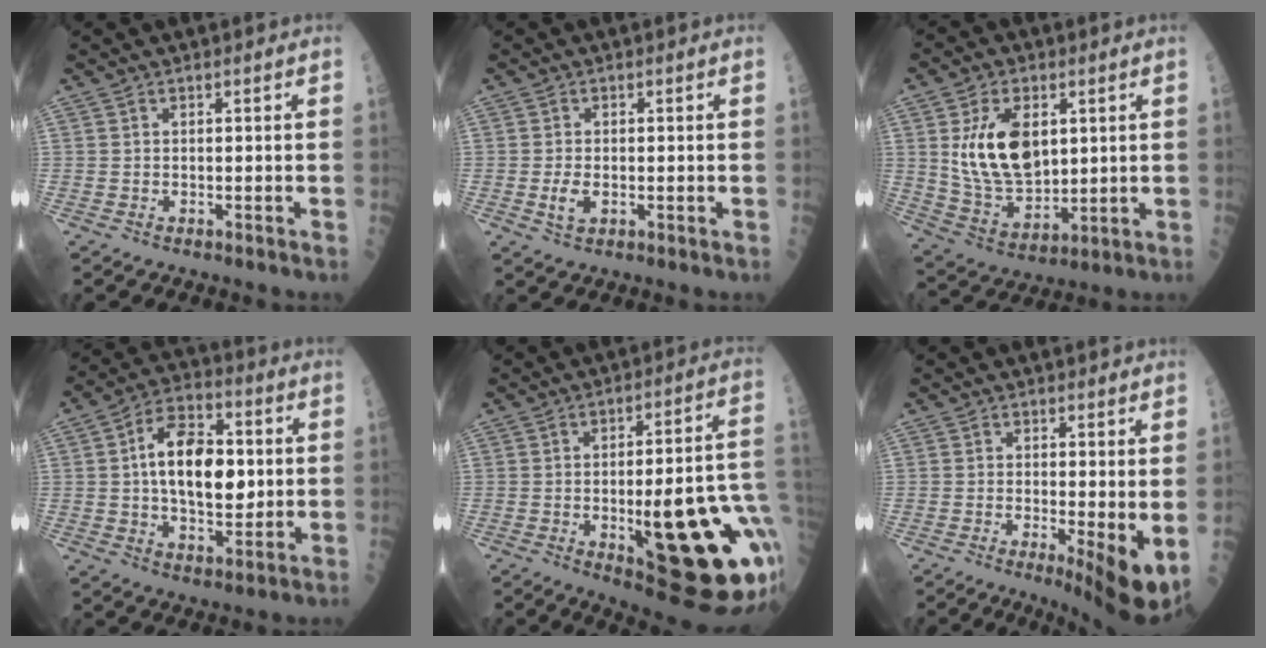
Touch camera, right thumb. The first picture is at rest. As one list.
[{"total": 3.1, "force": [-0.4, 1.8, 2.5], "torque": [-0.041, -0.002, -0.007]}, {"total": 14.8, "force": [3.4, 8.7, 11.5], "torque": [-0.189, -0.018, 0.077]}, {"total": 15.8, "force": [1.5, 8.8, 13.0], "torque": [-0.182, 0.009, 0.021]}, {"total": 25.6, "force": [-5.4, 7.4, 23.9], "torque": [-0.271, 0.008, -0.050]}, {"total": 8.5, "force": [-0.9, 1.9, 8.2], "torque": [-0.115, -0.019, -0.012]}]